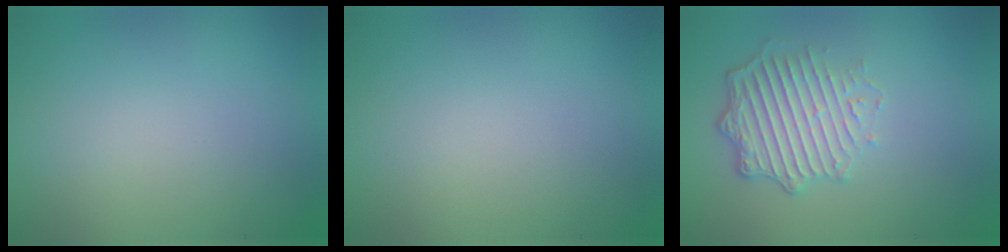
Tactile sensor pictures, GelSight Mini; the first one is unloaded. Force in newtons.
{"total": 0.0}
{"total": 4.9, "press": 3.6, "slide": 3.4}